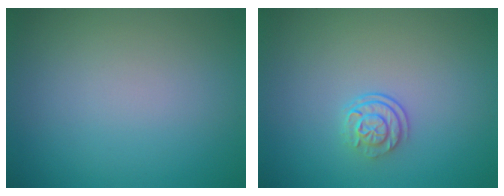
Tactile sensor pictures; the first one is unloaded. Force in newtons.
{"total": 2.3, "press": 1.7, "slide": 1.5}